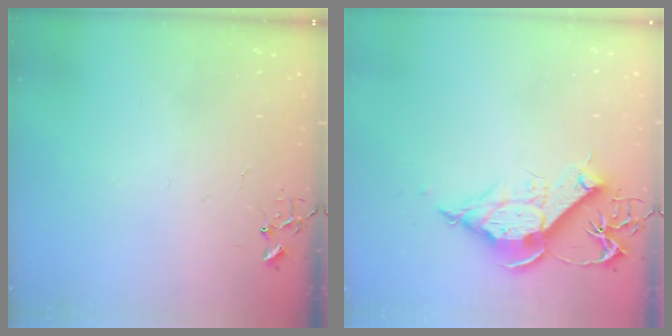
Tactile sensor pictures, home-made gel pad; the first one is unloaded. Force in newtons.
{"total": 12.5, "press": 12.4, "slide": 1.5}